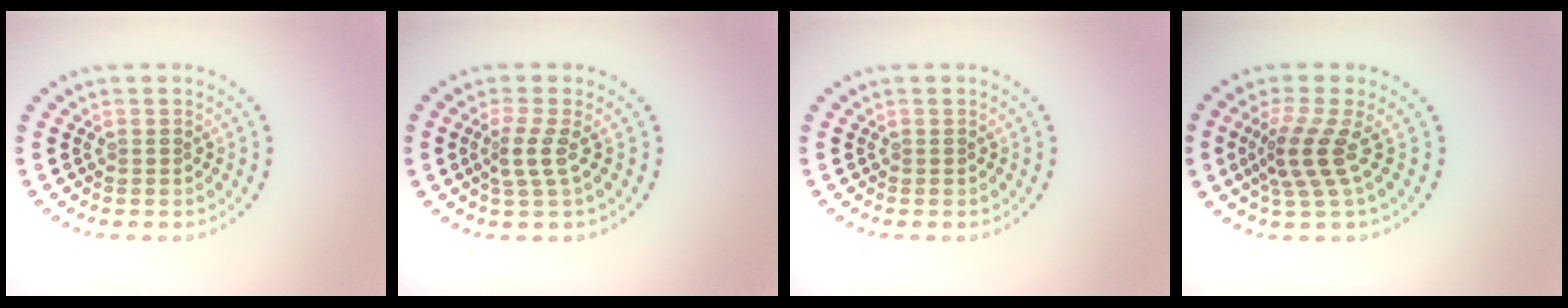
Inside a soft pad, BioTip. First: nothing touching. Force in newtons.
{"total": 2.2, "press": 1.5, "slide": 1.5}
{"total": 0.0}
{"total": 3.5, "press": 2.5, "slide": 2.5}